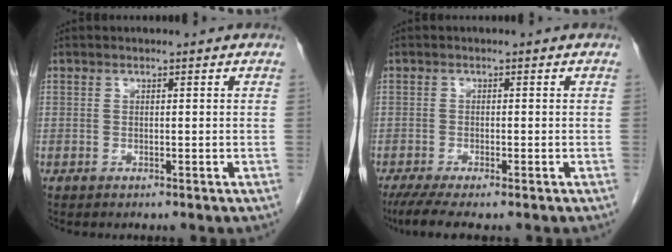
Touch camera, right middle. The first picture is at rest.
{"total": 5.2, "force": [-3.8, 0.6, 3.5], "torque": [-0.060, -0.013, -0.064]}